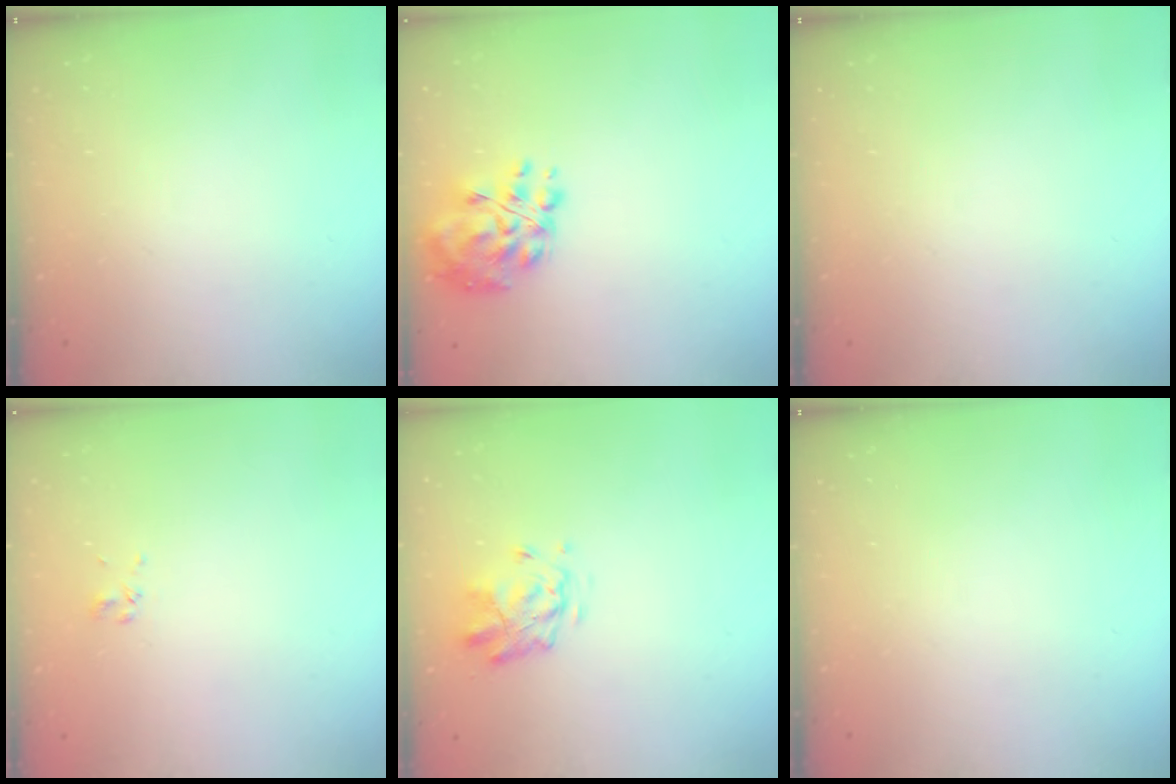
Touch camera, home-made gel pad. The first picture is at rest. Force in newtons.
{"total": 12.6, "press": 12.1, "slide": 3.3}
{"total": 0.0}
{"total": 2.5, "press": 2.3, "slide": 0.9}
{"total": 2.9, "press": 2.5, "slide": 1.4}
{"total": 0.0}